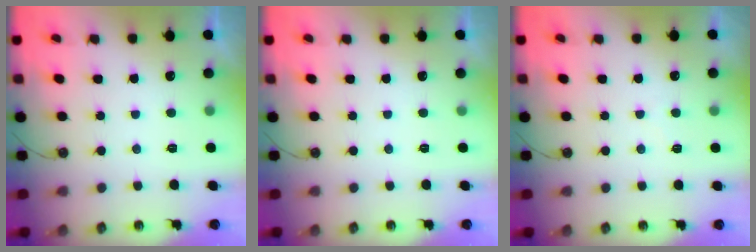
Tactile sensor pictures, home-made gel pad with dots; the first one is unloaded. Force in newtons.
{"total": 0.0}
{"total": 2.7, "press": 2.7, "slide": 0.3}